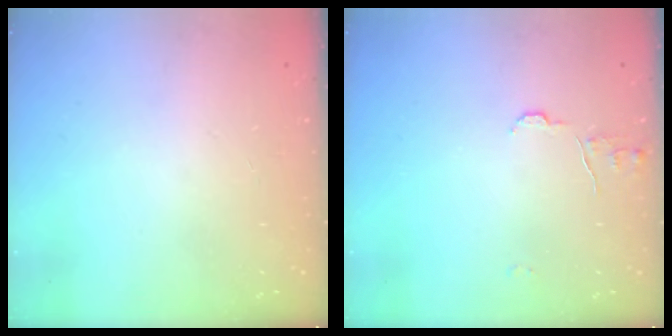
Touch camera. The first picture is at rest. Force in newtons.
{"total": 6.8, "press": 6.8, "slide": 0.6}